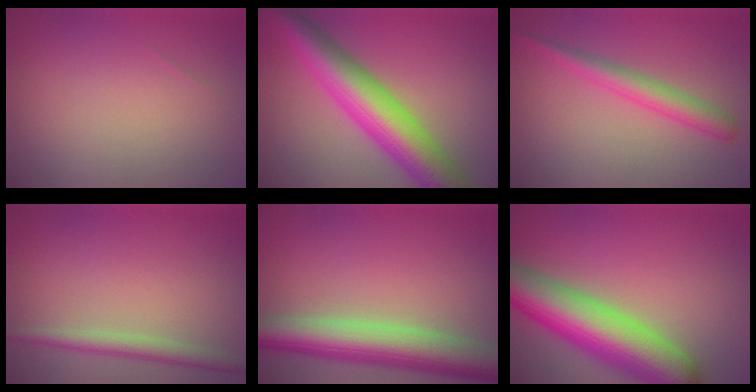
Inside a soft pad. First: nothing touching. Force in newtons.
{"total": 9.7, "press": 9.7, "slide": 0.2}
{"total": 2.8, "press": 2.8, "slide": 0.1}
{"total": 2.2, "press": 2.2, "slide": 0.0}
{"total": 8.1, "press": 8.1, "slide": 0.4}
{"total": 10.6, "press": 10.6, "slide": 0.5}